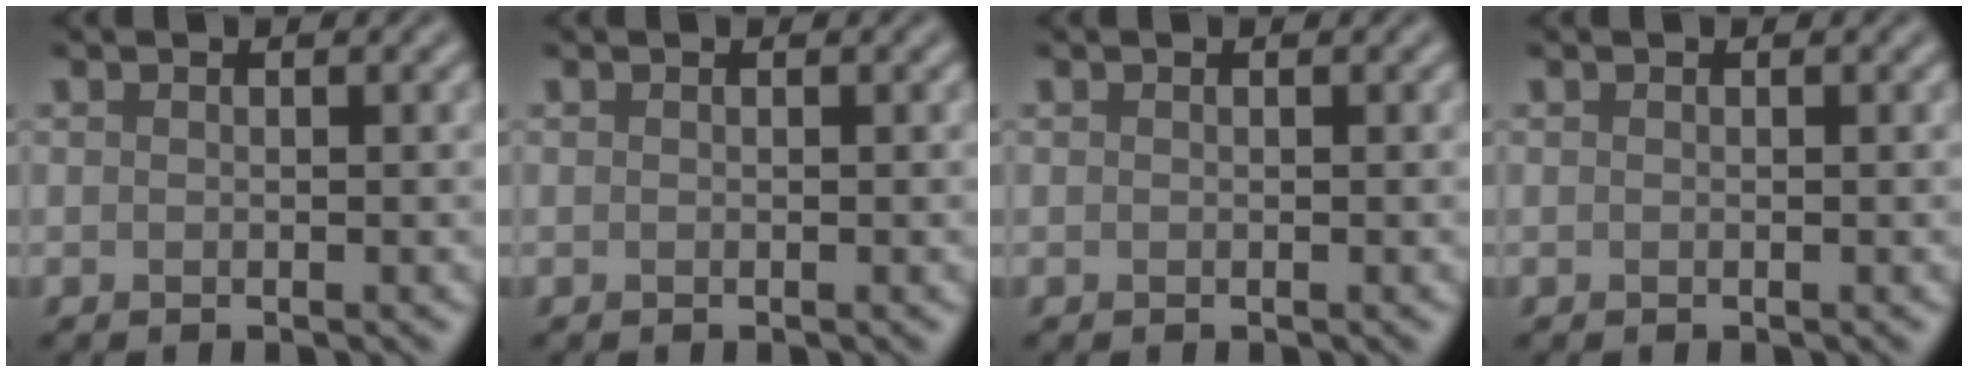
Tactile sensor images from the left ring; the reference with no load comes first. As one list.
[{"total": 0.0}, {"total": 0.0}, {"total": 0.0}]